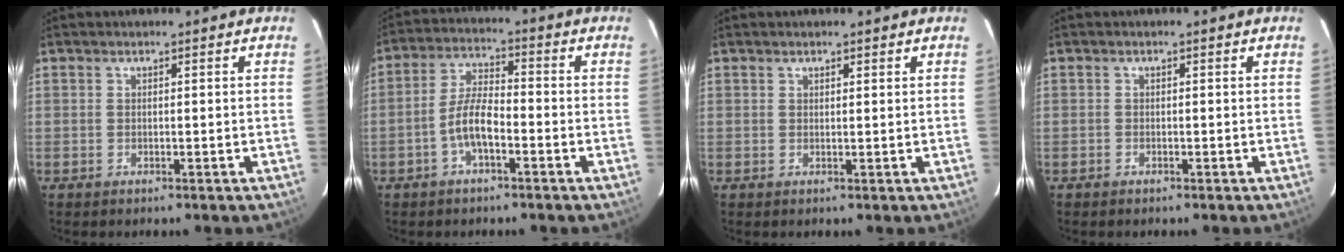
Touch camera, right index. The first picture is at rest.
{"total": 6.3, "force": [-2.9, 2.1, 5.2], "torque": [-0.113, 0.012, -0.054]}
{"total": 1.0, "force": [0.8, 0.4, 0.5], "torque": [-0.008, 0.004, 0.012]}
{"total": 0.9, "force": [-0.6, 0.7, -0.1], "torque": [0.000, 0.004, -0.011]}